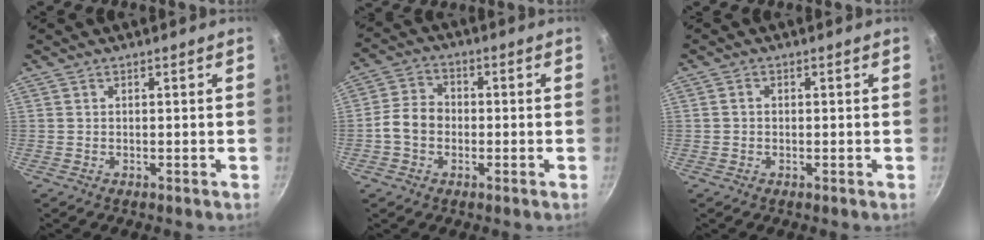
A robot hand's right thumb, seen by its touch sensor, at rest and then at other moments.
{"total": 6.4, "force": [-1.2, 5.2, 3.7], "torque": [-0.045, 0.023, -0.034]}
{"total": 1.1, "force": [-0.1, 1.0, 0.5], "torque": [-0.009, 0.005, -0.003]}